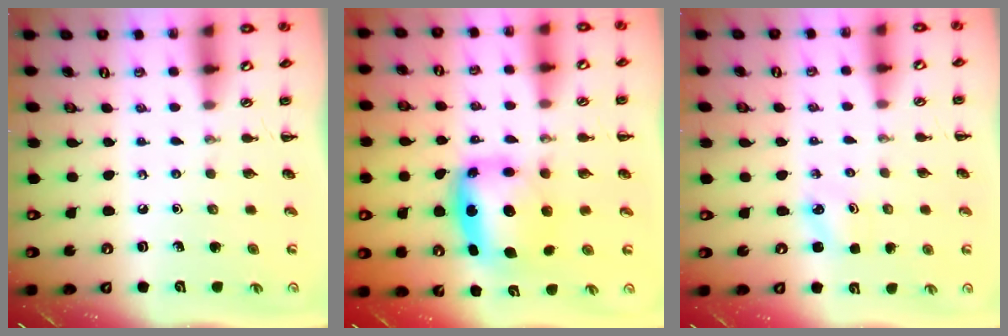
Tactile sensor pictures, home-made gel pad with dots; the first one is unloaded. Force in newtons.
{"total": 6.3, "press": 6.1, "slide": 1.6}
{"total": 1.9, "press": 1.8, "slide": 0.4}